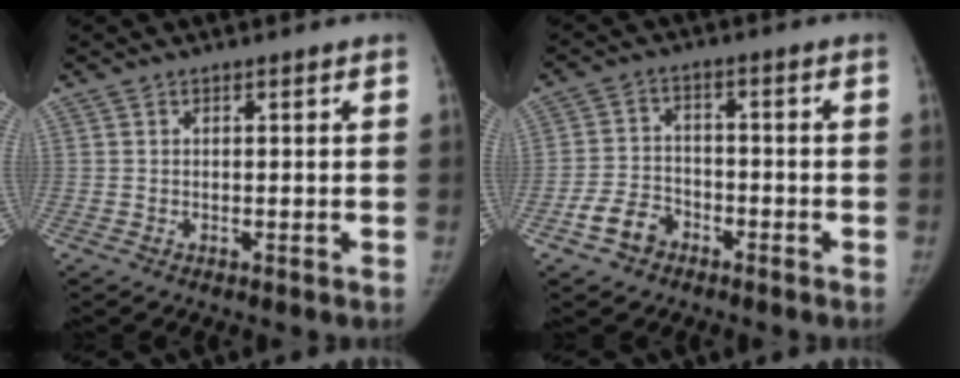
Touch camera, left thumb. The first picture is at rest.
{"total": 6.0, "force": [-3.6, 4.3, 2.3], "torque": [-0.037, 0.027, -0.062]}